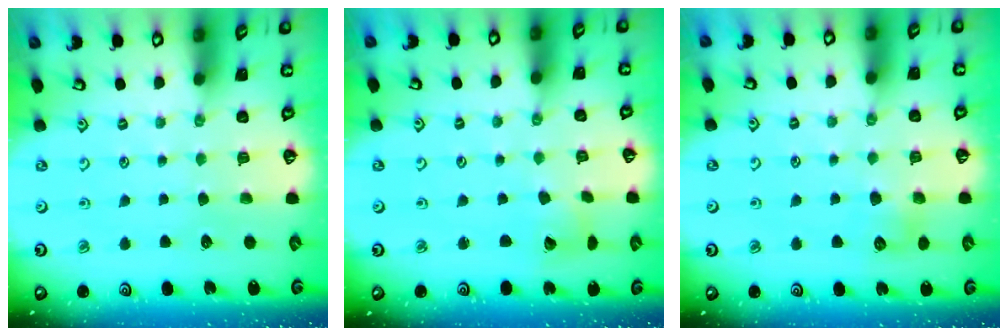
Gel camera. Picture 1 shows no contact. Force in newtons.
{"total": 4.4, "press": 4.4, "slide": 0.6}
{"total": 5.6, "press": 5.6, "slide": 0.5}